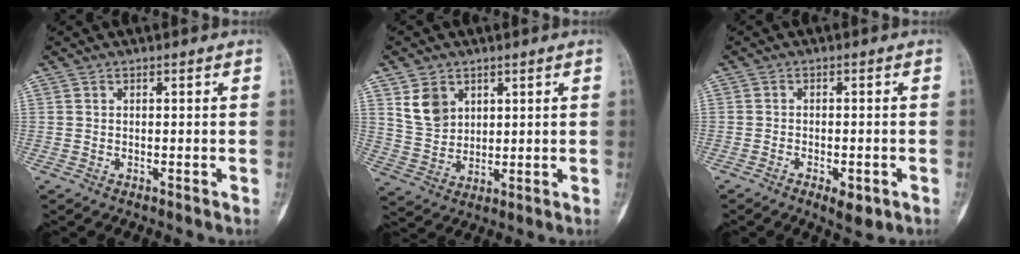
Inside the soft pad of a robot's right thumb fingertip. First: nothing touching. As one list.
[{"total": 7.1, "force": [3.3, 5.4, 3.3], "torque": [-0.037, -0.018, 0.075]}, {"total": 4.1, "force": [-2.0, 1.9, 3.0], "torque": [-0.041, 0.007, -0.023]}]